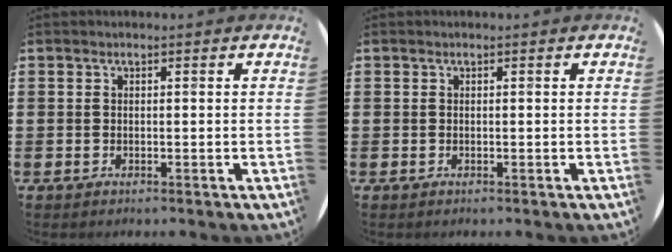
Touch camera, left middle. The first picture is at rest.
{"total": 0.0}